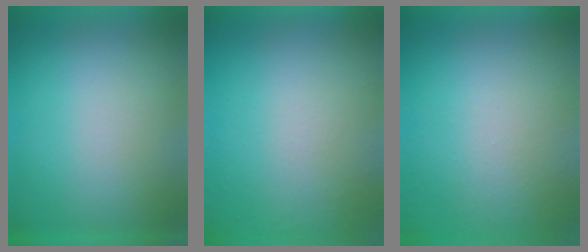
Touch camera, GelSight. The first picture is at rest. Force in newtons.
{"total": 5.6}
{"total": 7.1}